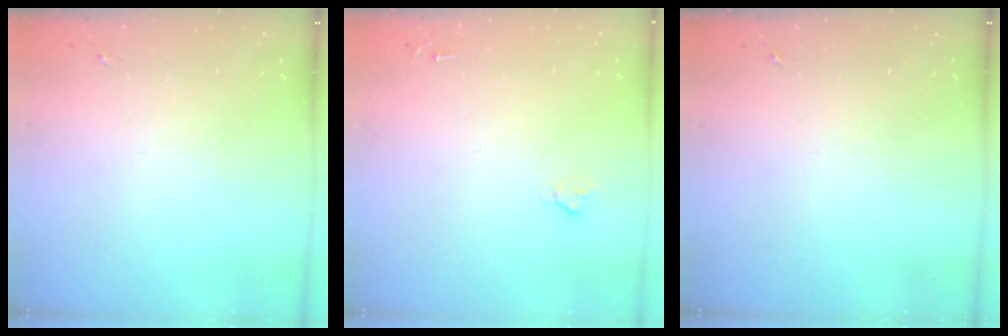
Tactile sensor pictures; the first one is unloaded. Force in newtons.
{"total": 1.9, "press": 1.9, "slide": 0.2}
{"total": 0.0}